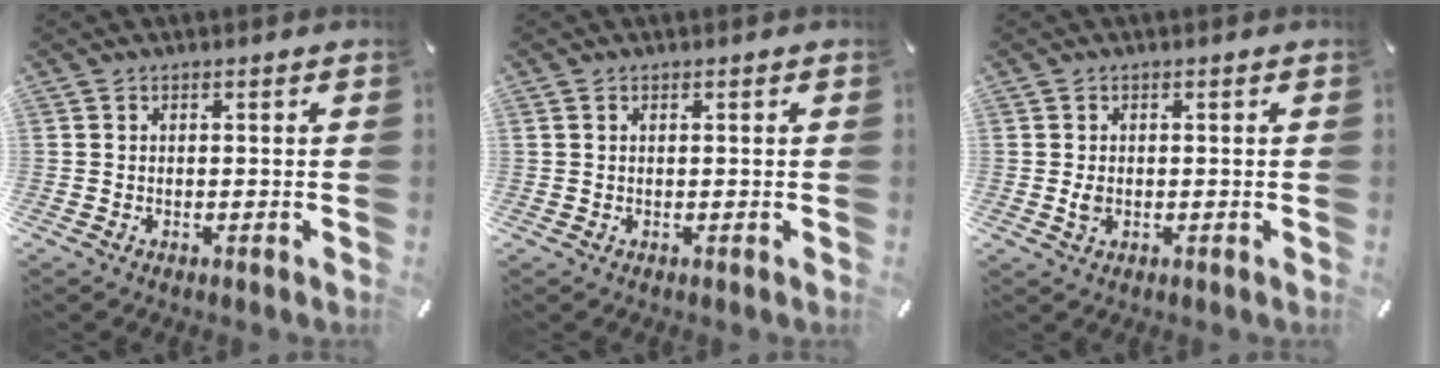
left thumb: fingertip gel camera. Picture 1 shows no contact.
{"total": 0.6, "force": [0.2, 0.5, 0.4], "torque": [-0.008, 0.003, 0.003]}
{"total": 1.8, "force": [-0.1, 1.2, 1.3], "torque": [-0.018, -0.001, -0.004]}